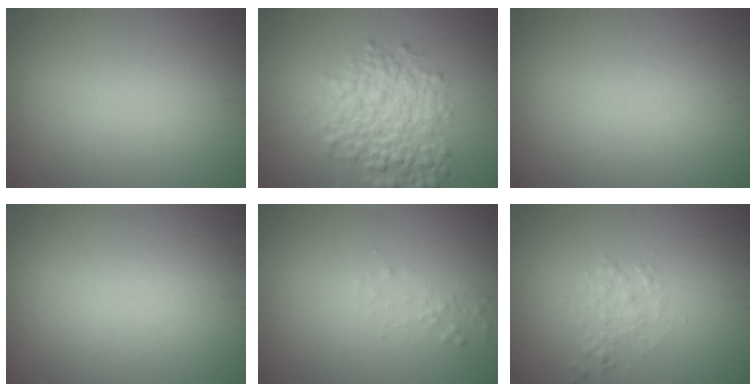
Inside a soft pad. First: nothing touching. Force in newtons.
{"total": 5.2, "press": 5.2, "slide": 0.2}
{"total": 0.0}
{"total": 0.0}
{"total": 0.7, "press": 0.7, "slide": 0.0}
{"total": 1.4, "press": 1.4, "slide": 0.1}